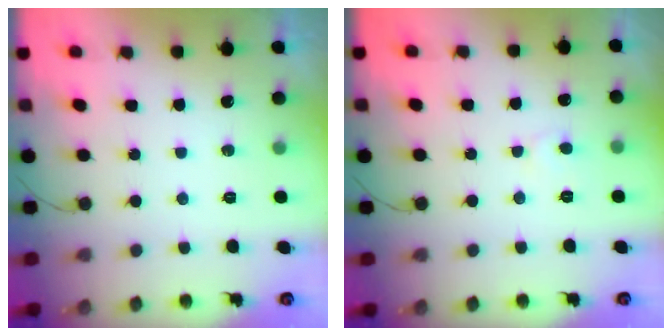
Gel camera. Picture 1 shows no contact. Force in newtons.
{"total": 3.8, "press": 3.8, "slide": 0.5}